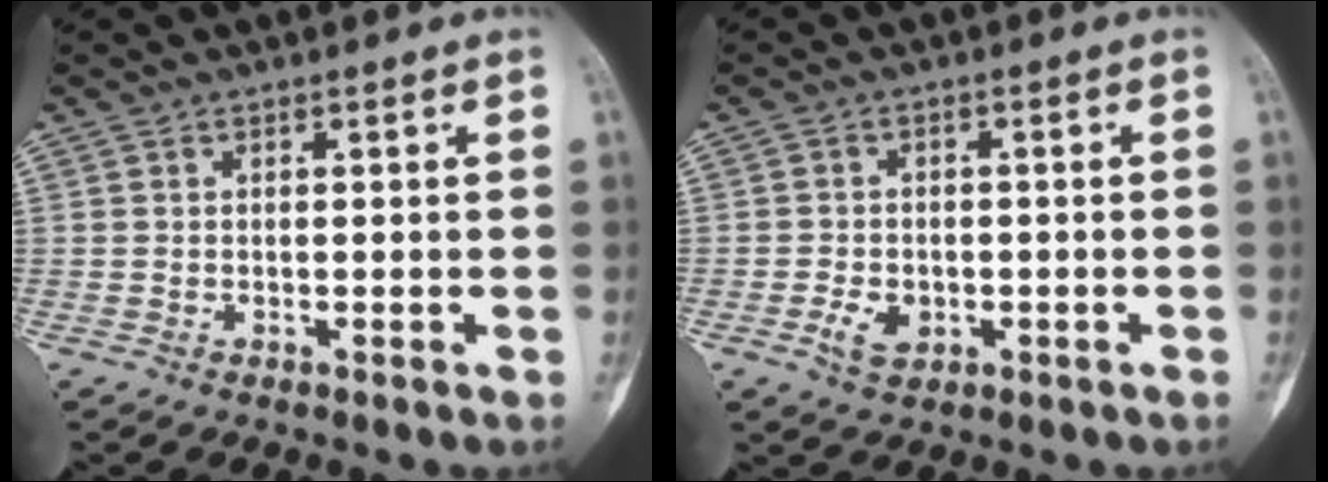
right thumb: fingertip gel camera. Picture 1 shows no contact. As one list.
[{"total": 4.0, "force": [-1.3, 2.8, 2.5], "torque": [-0.035, 0.003, -0.021]}]